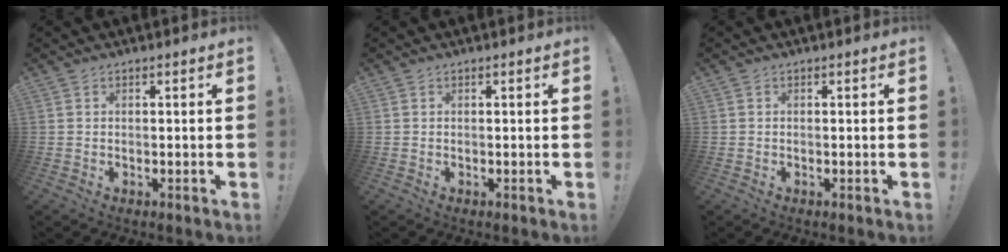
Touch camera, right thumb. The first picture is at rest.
{"total": 0.0}
{"total": 0.0}